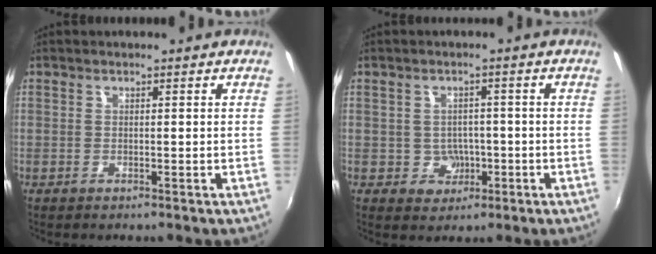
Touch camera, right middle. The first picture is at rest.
{"total": 4.1, "force": [-1.1, 3.8, 0.9], "torque": [-0.023, 0.009, -0.006]}